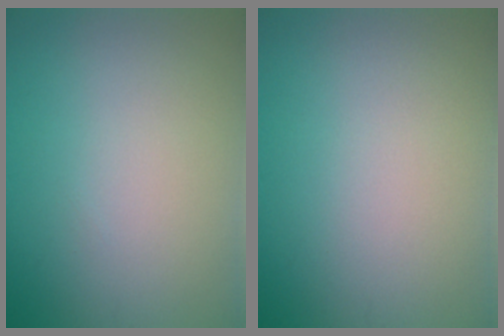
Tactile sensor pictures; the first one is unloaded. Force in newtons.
{"total": 0.0}